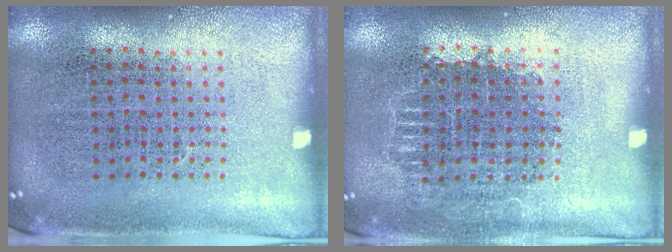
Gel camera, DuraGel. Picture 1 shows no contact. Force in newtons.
{"total": 0.8, "press": 0.7, "slide": 0.3}